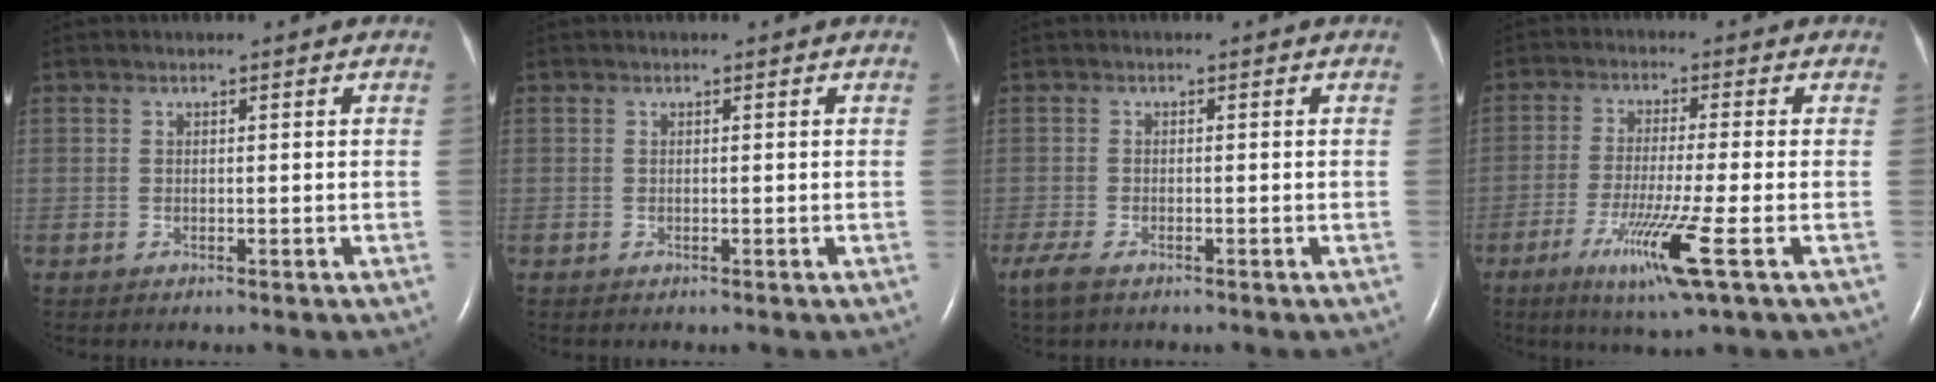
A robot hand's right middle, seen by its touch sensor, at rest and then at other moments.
{"total": 0.0}
{"total": 4.8, "force": [-3.3, 1.9, 3.0], "torque": [-0.068, -0.014, -0.057]}
{"total": 9.5, "force": [-4.3, -0.7, 8.5], "torque": [-0.162, -0.032, -0.077]}